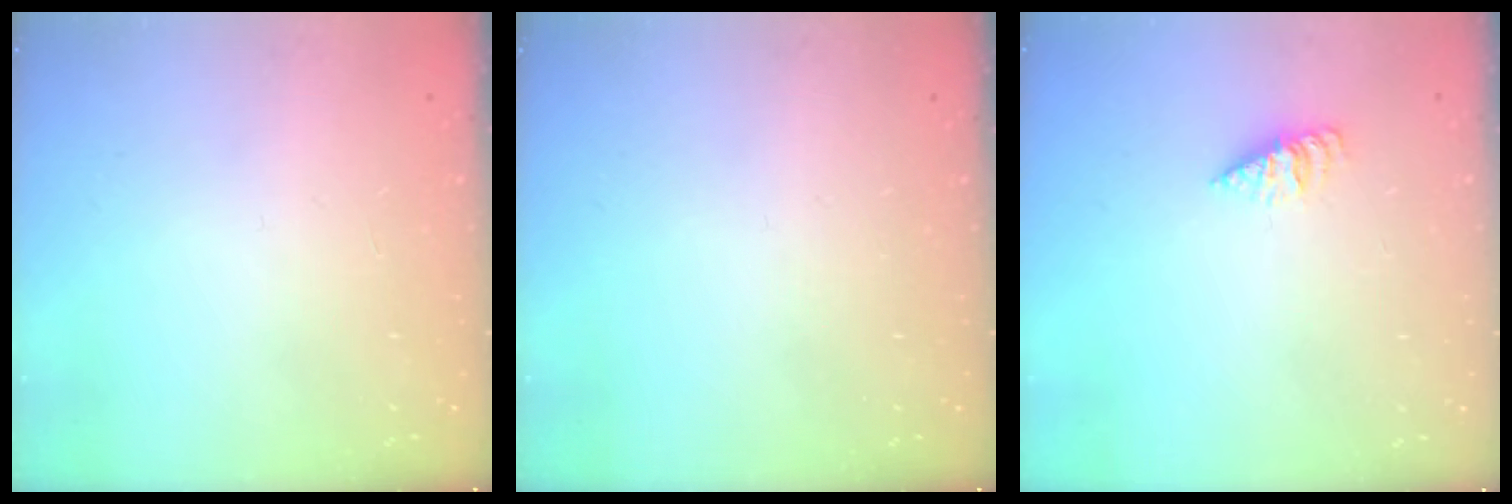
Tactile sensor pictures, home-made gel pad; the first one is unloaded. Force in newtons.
{"total": 0.0}
{"total": 2.6, "press": 2.6, "slide": 0.4}